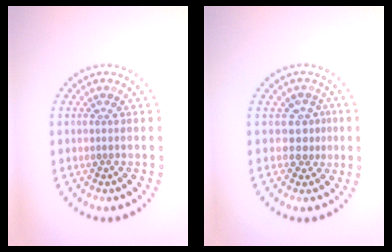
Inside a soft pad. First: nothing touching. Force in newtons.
{"total": 2.0, "press": 1.6, "slide": 1.3}